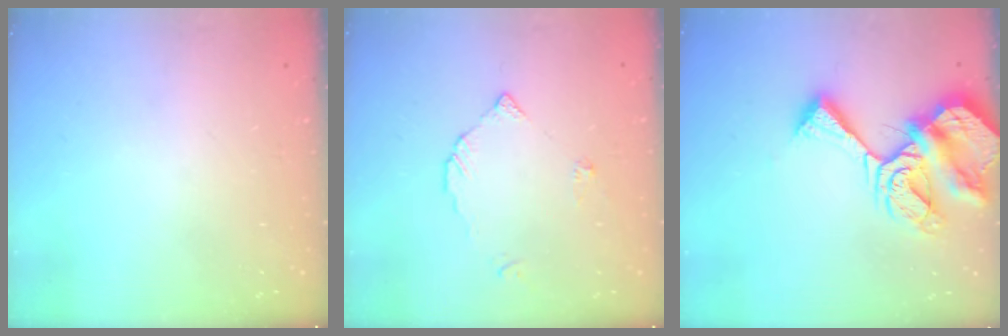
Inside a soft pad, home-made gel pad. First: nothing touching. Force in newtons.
{"total": 3.0, "press": 3.0, "slide": 0.2}
{"total": 13.5, "press": 13.4, "slide": 1.5}